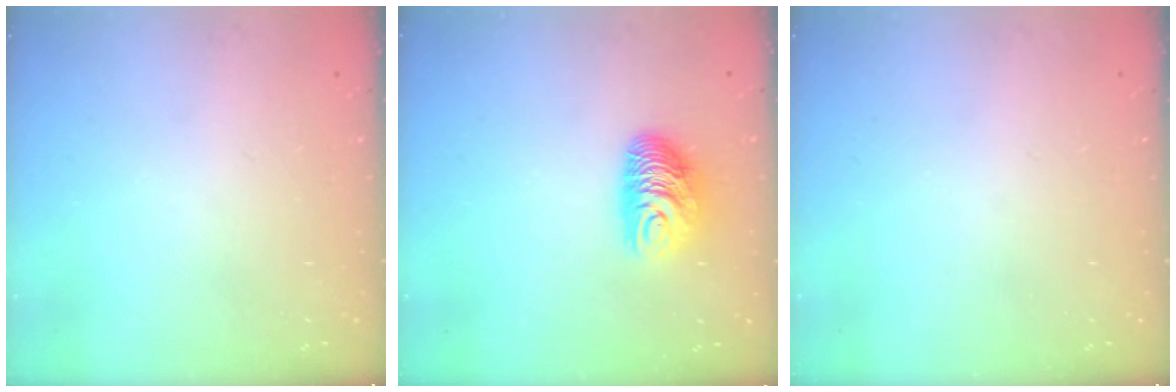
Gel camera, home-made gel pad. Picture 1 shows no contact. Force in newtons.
{"total": 10.1, "press": 10.1, "slide": 0.8}
{"total": 0.0}